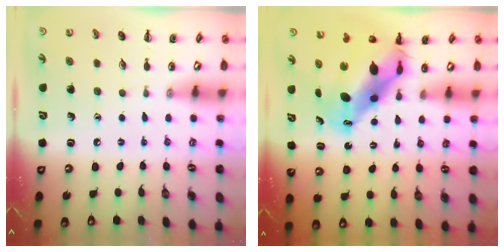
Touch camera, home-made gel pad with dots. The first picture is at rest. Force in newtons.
{"total": 12.2, "press": 11.8, "slide": 3.2}